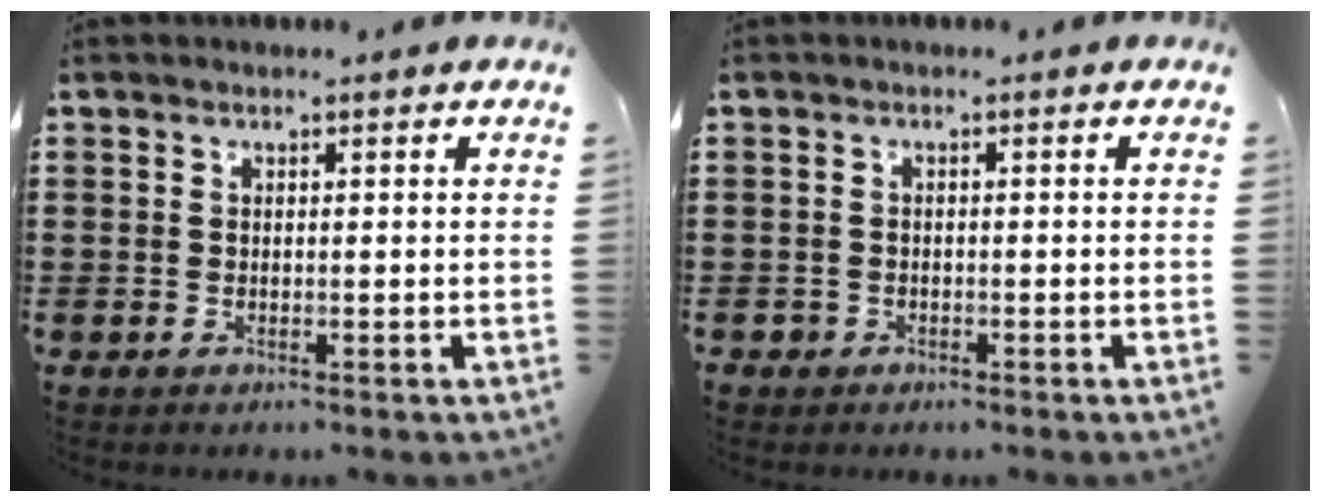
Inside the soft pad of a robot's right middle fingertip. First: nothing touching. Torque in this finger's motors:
{"motor_torque": [-0.08, -0.09, 0.05, -0.01]}